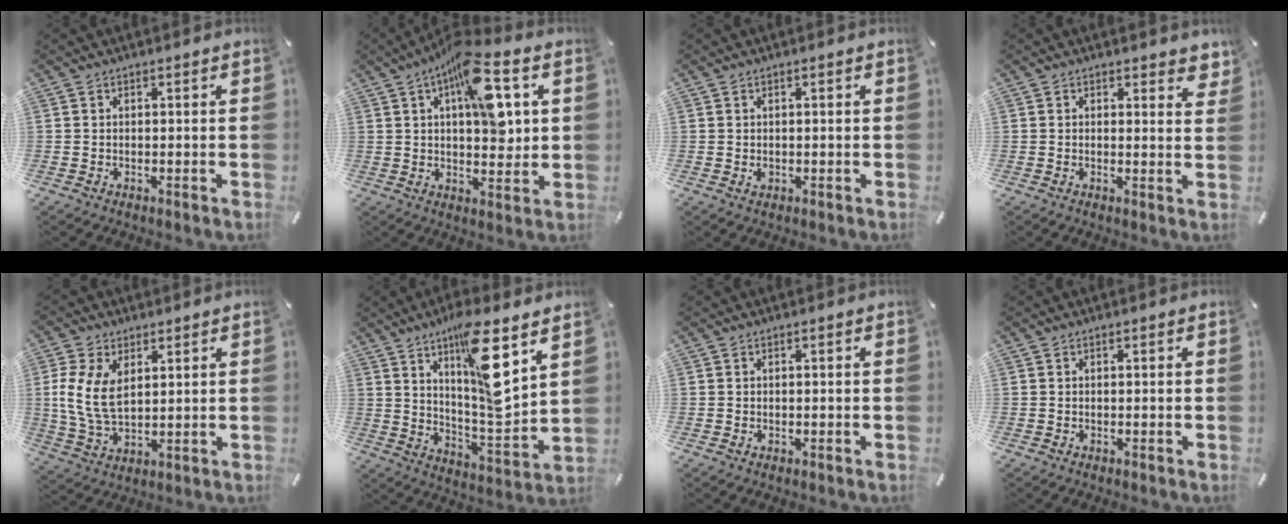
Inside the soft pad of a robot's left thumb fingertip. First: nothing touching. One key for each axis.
{"total": 15.0, "fx": 5.7, "fy": 6.5, "fz": 12.2, "tx": -0.178, "ty": -0.018, "tz": 0.093}
{"total": 1.2, "fx": 0.0, "fy": 0.9, "fz": 0.8, "tx": -0.017, "ty": 0.004, "tz": -0.002}
{"total": 2.1, "fx": 1.7, "fy": 1.0, "fz": 0.8, "tx": 0.003, "ty": -0.010, "tz": 0.026}
{"total": 9.4, "fx": 2.1, "fy": 5.9, "fz": 7.0, "tx": -0.168, "ty": -0.001, "tz": 0.036}
{"total": 16.5, "fx": 9.7, "fy": 3.7, "fz": 12.9, "tx": -0.202, "ty": -0.062, "tz": 0.153}
{"total": 0.5, "fx": 0.1, "fy": 0.4, "fz": 0.3, "tx": -0.006, "ty": 0.003, "tz": 0.001}
{"total": 0.0}